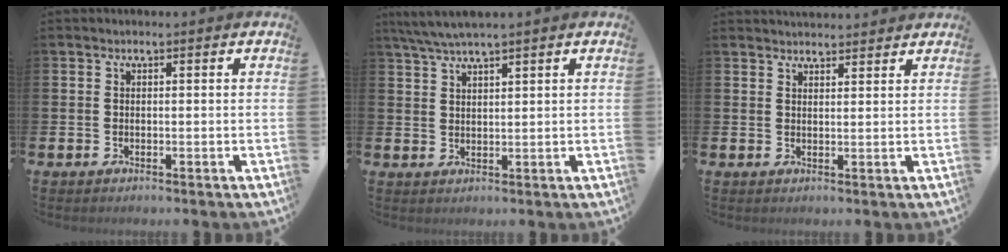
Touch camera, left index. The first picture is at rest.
{"total": 3.8, "force": [3.4, 0.0, 1.8], "torque": [-0.045, -0.004, 0.063]}
{"total": 2.6, "force": [2.5, 0.4, -0.1], "torque": [0.008, -0.015, 0.044]}